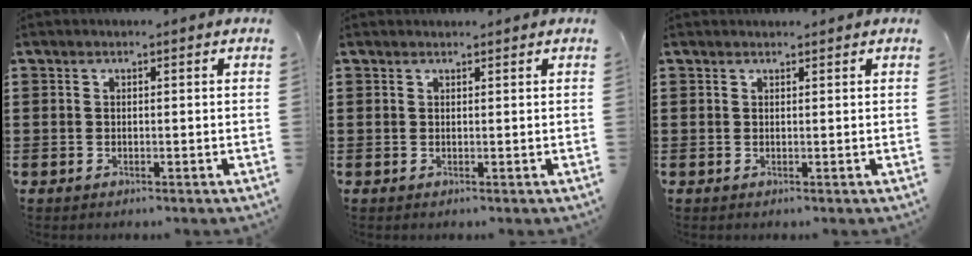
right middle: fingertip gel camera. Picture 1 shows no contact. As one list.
[{"total": 0.7, "force": [0.7, 0.2, 0.0], "torque": [0.006, -0.003, 0.012]}, {"total": 0.7, "force": [0.7, 0.1, 0.0], "torque": [0.007, -0.002, 0.012]}]